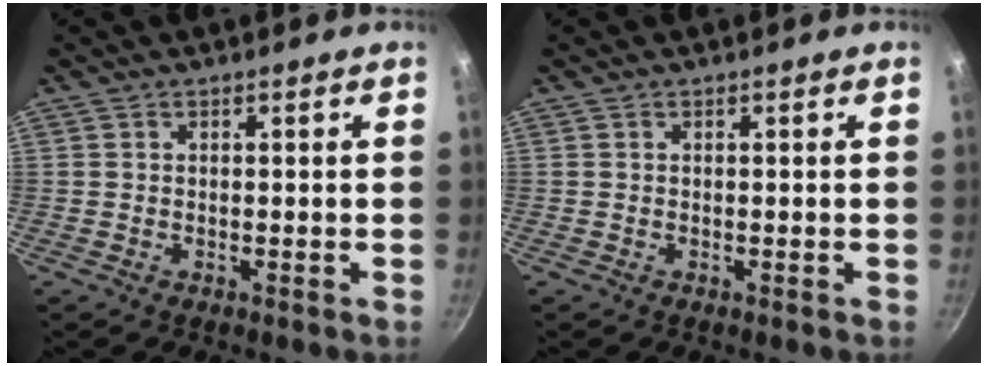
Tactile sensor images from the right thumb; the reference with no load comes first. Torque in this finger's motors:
{"motor_torque": [0.00, 0.00, 0.01, -0.01, 0.03]}